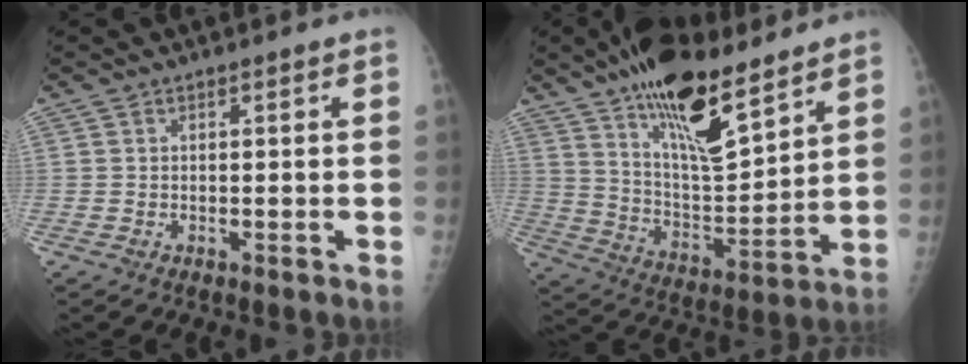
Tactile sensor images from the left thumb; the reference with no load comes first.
{"total": 19.3, "force": [12.9, 6.7, 12.7], "torque": [-0.184, -0.076, 0.227]}